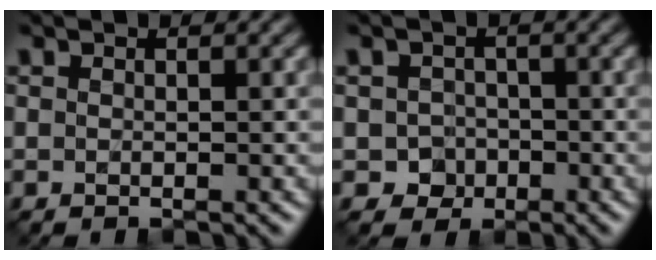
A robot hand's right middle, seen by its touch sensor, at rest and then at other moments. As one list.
[{"total": 2.3, "force": [-0.8, 2.1, 0.5], "torque": [-0.001, -0.001, -0.013]}]